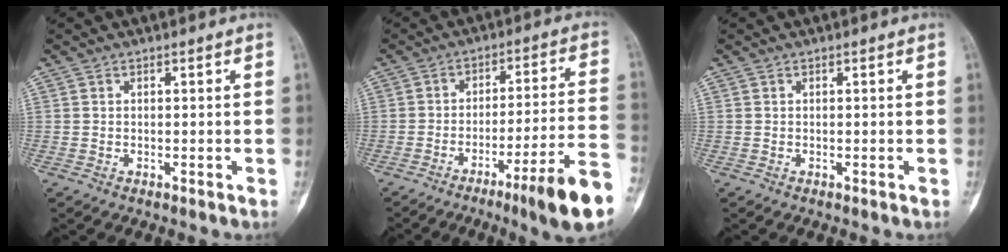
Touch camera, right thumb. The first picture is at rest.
{"total": 14.6, "force": [-8.1, 0.7, 12.2], "torque": [-0.175, 0.042, -0.119]}
{"total": 0.0}